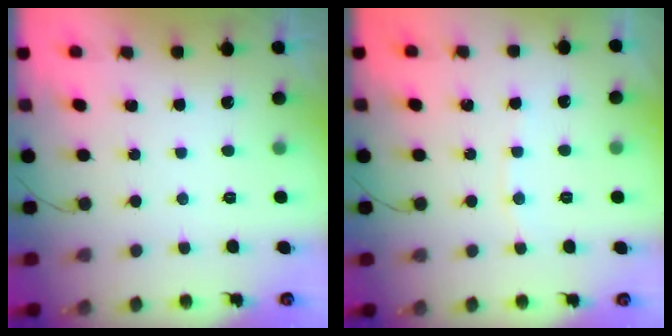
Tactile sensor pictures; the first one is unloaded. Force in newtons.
{"total": 3.9, "press": 3.8, "slide": 0.3}